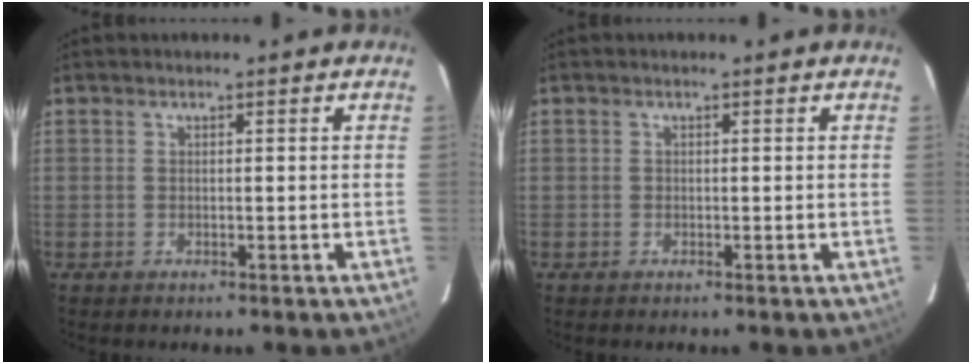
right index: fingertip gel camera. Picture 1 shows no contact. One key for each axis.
{"total": 0.0}